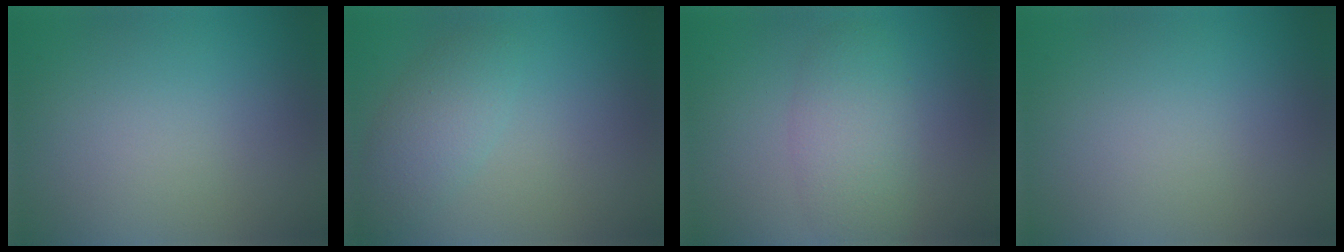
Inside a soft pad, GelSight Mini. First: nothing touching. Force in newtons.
{"total": 2.8, "press": 2.8, "slide": 0.1}
{"total": 4.2, "press": 4.2, "slide": 0.2}
{"total": 0.0}